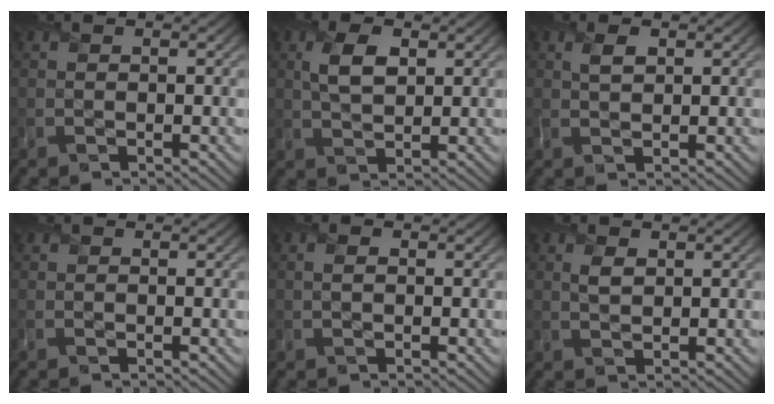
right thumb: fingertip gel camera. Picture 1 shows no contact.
{"total": 4.2, "force": [1.5, 2.2, 3.2], "torque": [-0.076, 0.004, 0.028]}
{"total": 1.5, "force": [1.2, 0.5, 0.8], "torque": [-0.015, 0.003, 0.024]}
{"total": 0.0}
{"total": 0.6, "force": [0.1, 0.3, 0.5], "torque": [-0.012, 0.001, 0.001]}
{"total": 1.6, "force": [0.8, 0.9, 1.1], "torque": [-0.026, -0.002, 0.016]}